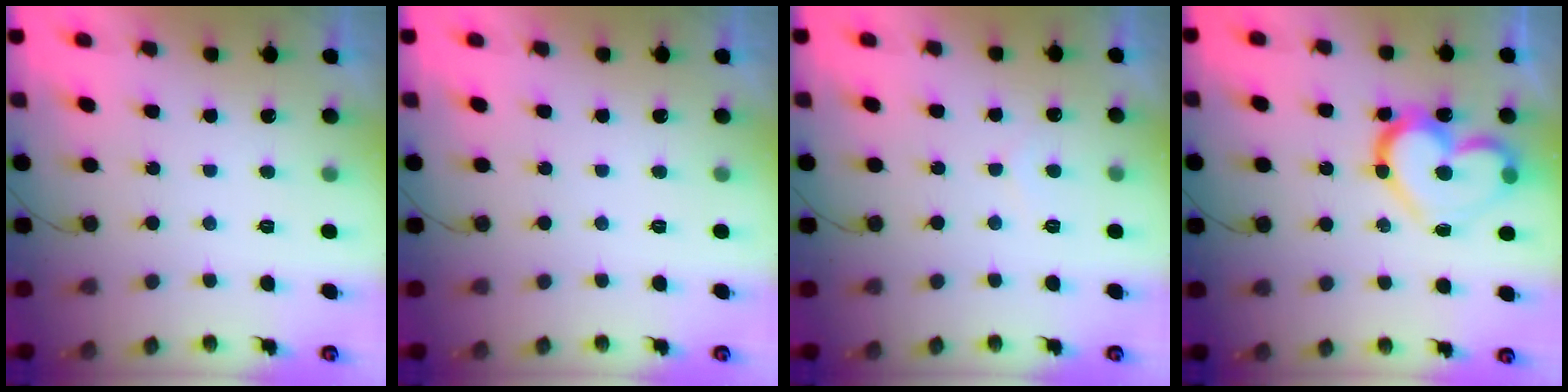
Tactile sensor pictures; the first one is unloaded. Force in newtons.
{"total": 0.0}
{"total": 3.9, "press": 3.9, "slide": 0.3}
{"total": 17.4, "press": 17.3, "slide": 1.6}